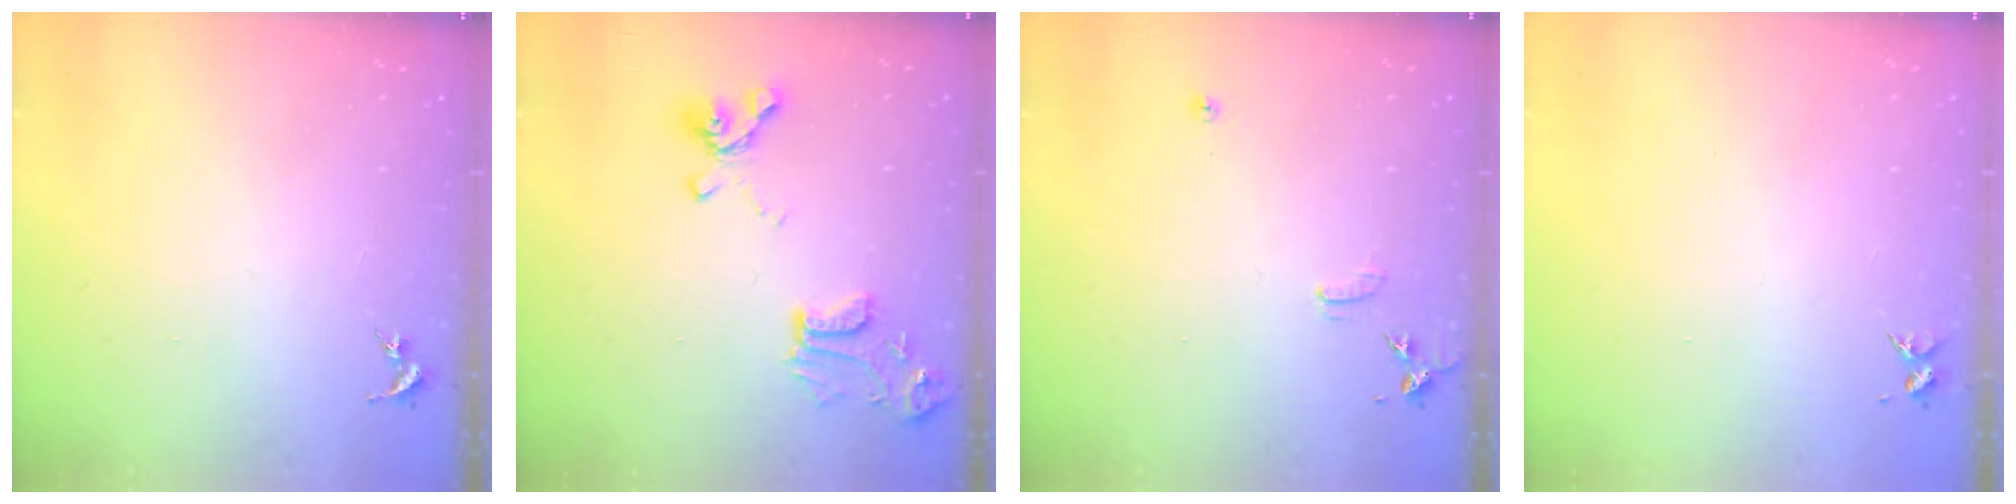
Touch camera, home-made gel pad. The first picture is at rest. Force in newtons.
{"total": 14.3, "press": 14.2, "slide": 1.7}
{"total": 7.0, "press": 7.0, "slide": 0.6}
{"total": 3.7, "press": 3.6, "slide": 0.4}